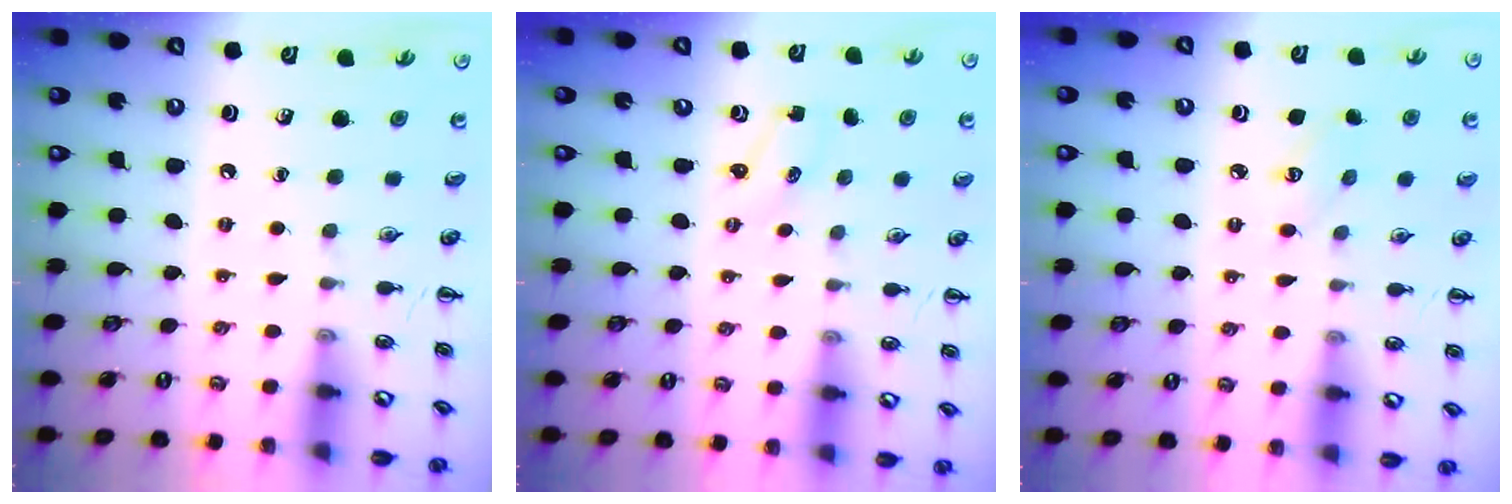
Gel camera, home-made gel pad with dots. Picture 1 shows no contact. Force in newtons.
{"total": 0.9, "press": 0.8, "slide": 0.3}
{"total": 2.9, "press": 2.8, "slide": 0.8}